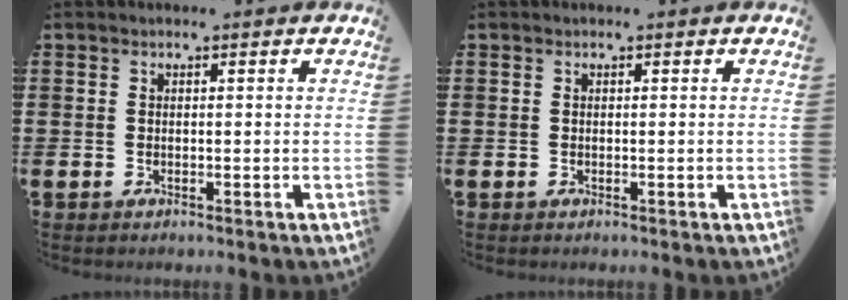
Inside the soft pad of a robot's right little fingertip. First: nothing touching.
{"total": 0.0}